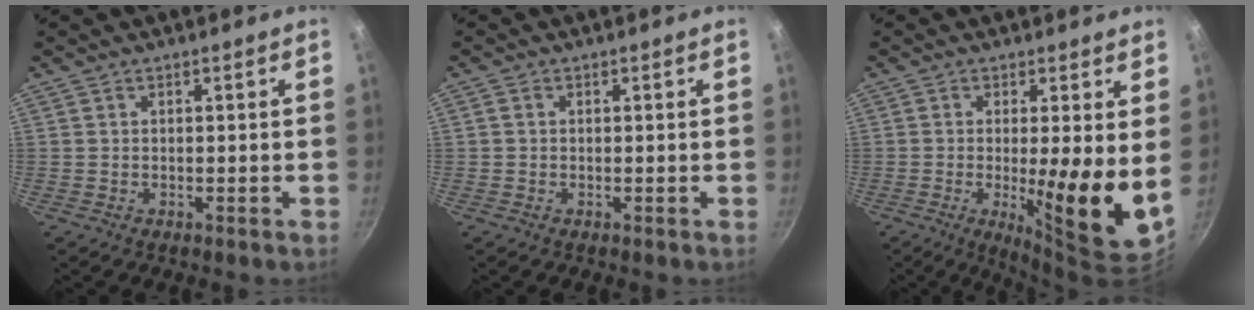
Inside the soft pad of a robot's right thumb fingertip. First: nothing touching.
{"total": 0.8, "force": [0.0, 0.7, 0.4], "torque": [-0.007, 0.005, 0.000]}
{"total": 11.4, "force": [-0.6, 1.6, 11.3], "torque": [-0.170, -0.026, -0.009]}